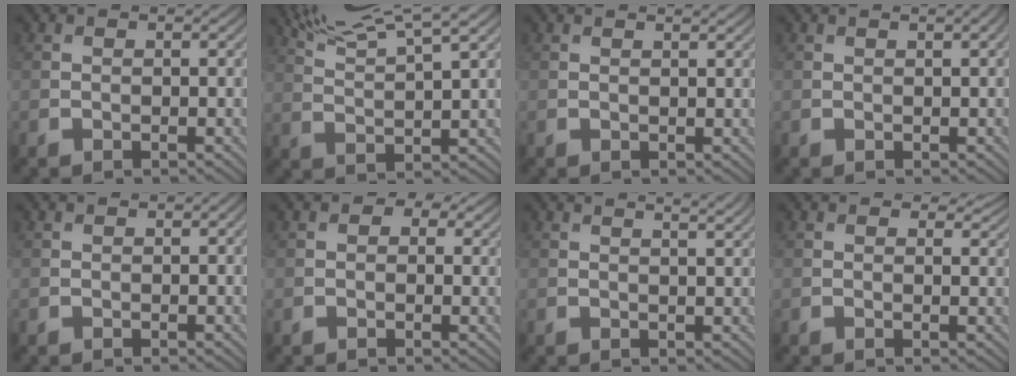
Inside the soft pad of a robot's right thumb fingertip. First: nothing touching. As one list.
[{"total": 9.6, "force": [7.9, 1.1, 5.2], "torque": [-0.098, 0.008, 0.135]}, {"total": 1.1, "force": [1.1, 0.1, 0.3], "torque": [-0.004, -0.002, 0.019]}, {"total": 1.0, "force": [0.6, 0.1, 0.8], "torque": [-0.006, 0.000, 0.009]}, {"total": 0.7, "force": [0.3, 0.2, 0.6], "torque": [-0.005, -0.001, 0.004]}, {"total": 4.4, "force": [2.0, 3.0, 2.5], "torque": [-0.035, 0.009, 0.021]}, {"total": 3.3, "force": [2.7, 0.7, 1.8], "torque": [-0.023, 0.007, 0.029]}, {"total": 3.6, "force": [2.4, 1.7, 2.0], "torque": [-0.034, -0.002, 0.035]}]